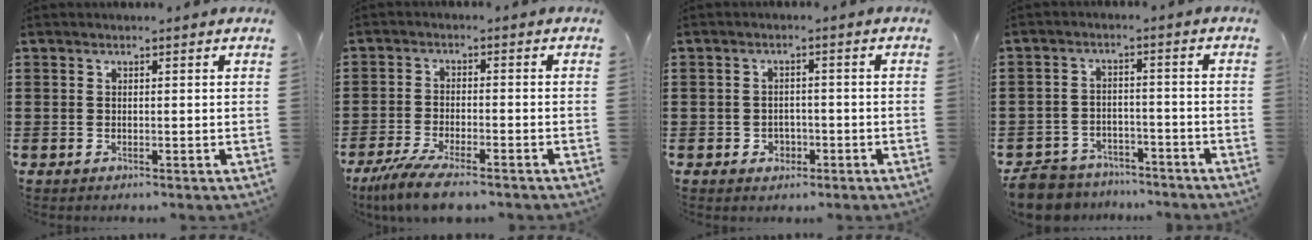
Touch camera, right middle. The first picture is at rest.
{"total": 5.5, "force": [-4.6, 0.5, 3.0], "torque": [-0.078, -0.020, -0.090]}
{"total": 1.9, "force": [-0.9, 1.5, 0.6], "torque": [-0.016, 0.000, -0.022]}
{"total": 6.0, "force": [-5.8, 1.4, 0.5], "torque": [-0.024, 0.008, -0.121]}